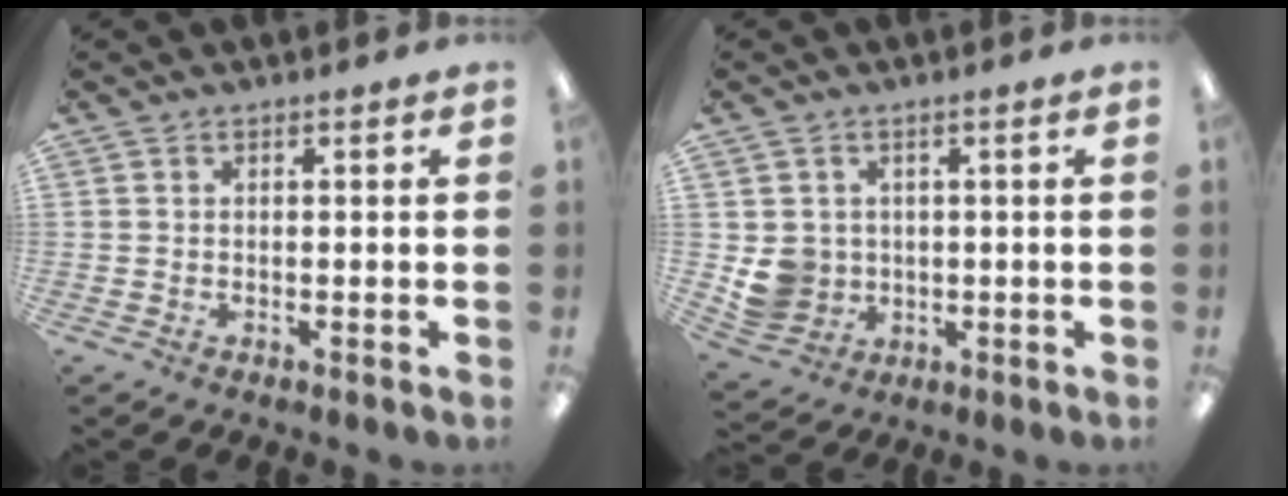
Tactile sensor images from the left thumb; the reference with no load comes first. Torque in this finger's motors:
{"motor_torque": [0.45, 1.38, 0.40, -0.47, 0.00]}